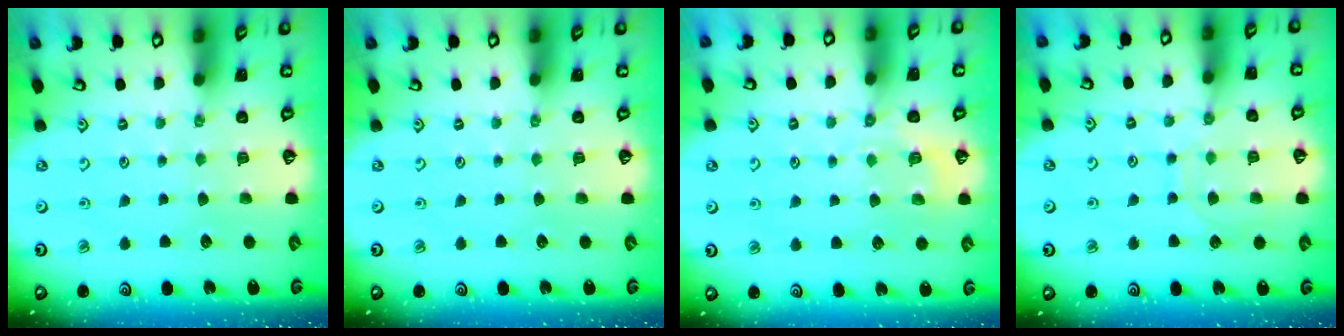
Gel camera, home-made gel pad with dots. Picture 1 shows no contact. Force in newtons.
{"total": 0.0}
{"total": 4.4, "press": 4.2, "slide": 1.6}
{"total": 7.3, "press": 7.3, "slide": 0.6}